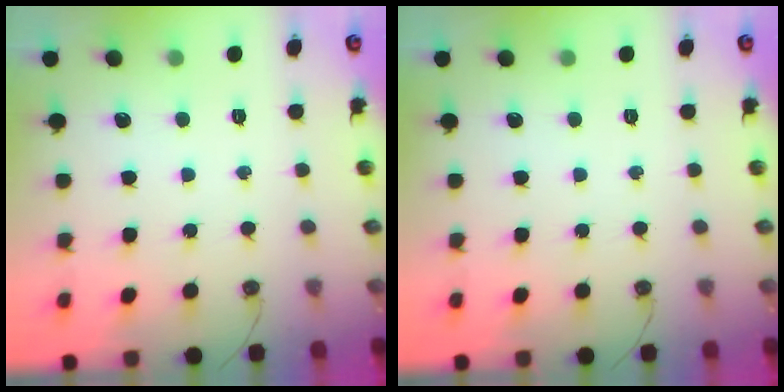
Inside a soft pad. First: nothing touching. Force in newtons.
{"total": 0.0}